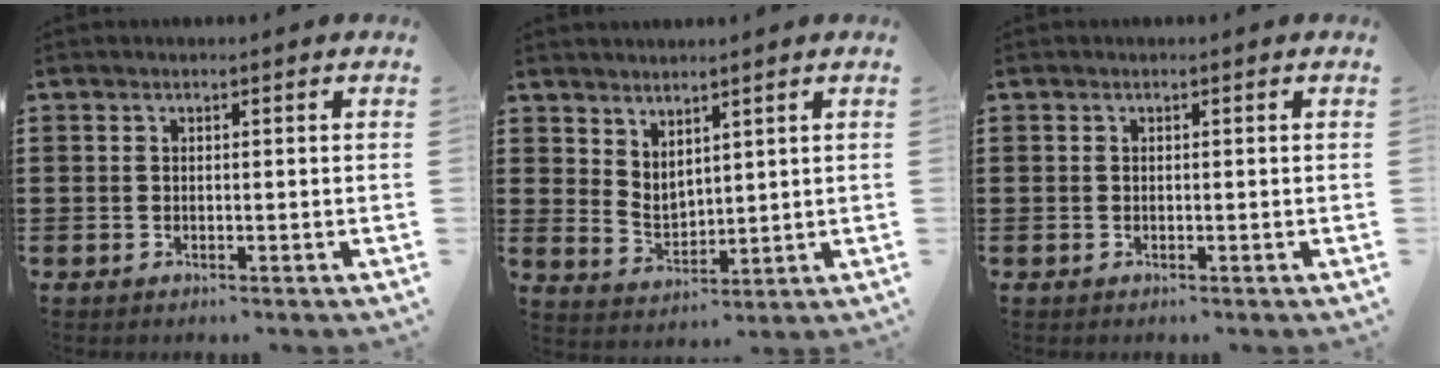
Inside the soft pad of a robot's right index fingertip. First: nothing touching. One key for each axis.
{"total": 3.4, "fx": 3.2, "fy": 1.1, "fz": 0.4, "tx": -0.018, "ty": -0.010, "tz": 0.062}
{"total": 0.0}